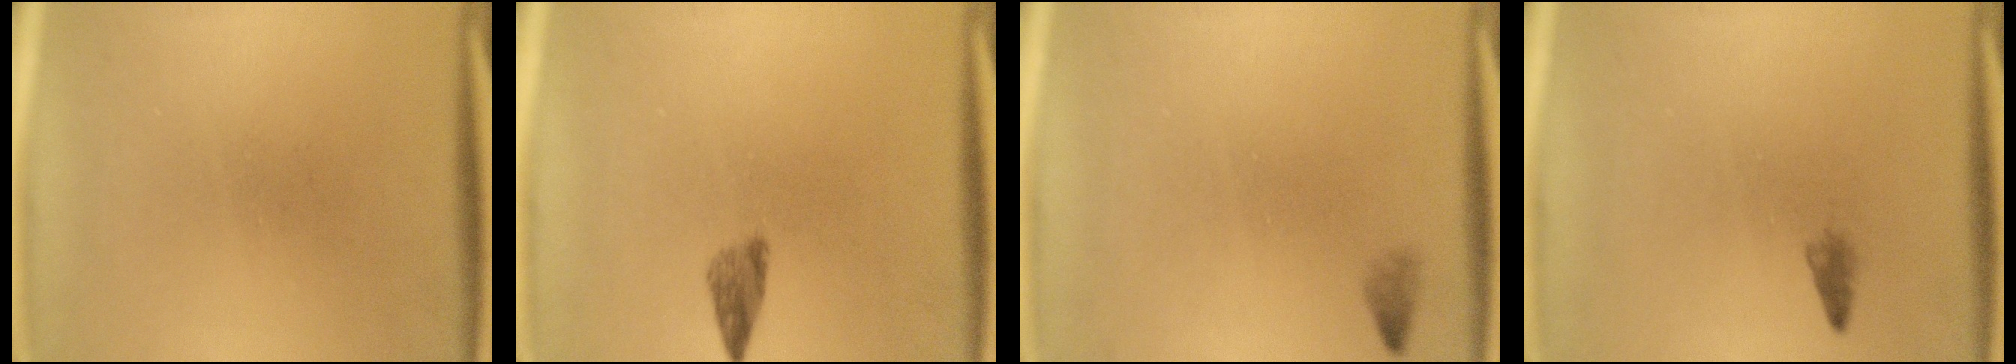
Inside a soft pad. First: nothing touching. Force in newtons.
{"total": 2.1}
{"total": 0.8}
{"total": 0.9}